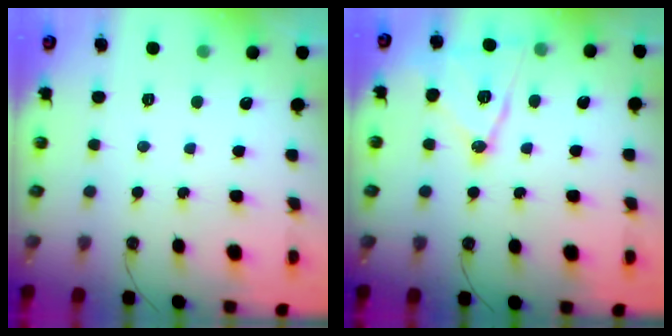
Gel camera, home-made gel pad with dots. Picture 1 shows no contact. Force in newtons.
{"total": 14.0, "press": 14.0, "slide": 0.8}